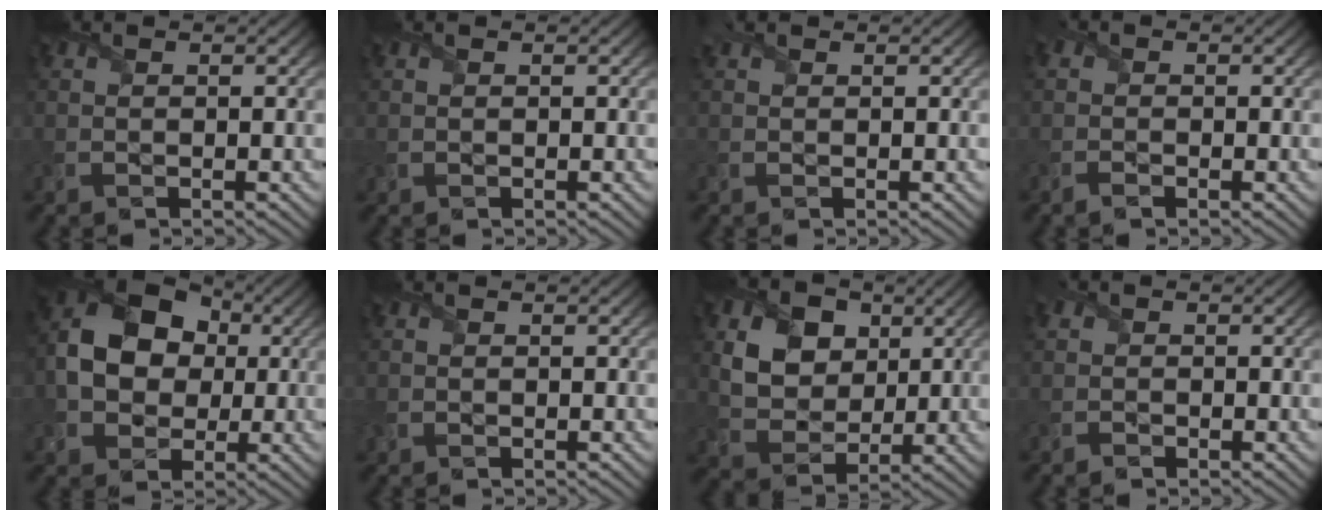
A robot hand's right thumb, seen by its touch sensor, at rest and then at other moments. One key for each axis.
{"total": 0.6, "fx": 0.3, "fy": 0.5, "fz": -0.2, "tx": -0.003, "ty": -0.002, "tz": 0.002}
{"total": 1.3, "fx": 1.1, "fy": 0.6, "fz": 0.4, "tx": -0.017, "ty": 0.008, "tz": 0.016}
{"total": 1.4, "fx": -0.7, "fy": 1.0, "fz": 0.6, "tx": -0.020, "ty": -0.001, "tz": -0.022}
{"total": 11.3, "fx": 1.0, "fy": 8.7, "fz": 7.1, "tx": -0.154, "ty": 0.009, "tz": 0.007}
{"total": 0.8, "fx": 0.1, "fy": 0.8, "fz": 0.0, "tx": -0.010, "ty": -0.001, "tz": -0.002}
{"total": 11.5, "fx": 4.5, "fy": 8.7, "fz": 6.0, "tx": -0.162, "ty": 0.010, "tz": 0.088}
{"total": 1.3, "fx": -0.4, "fy": 1.2, "fz": 0.1, "tx": -0.005, "ty": 0.000, "tz": -0.016}